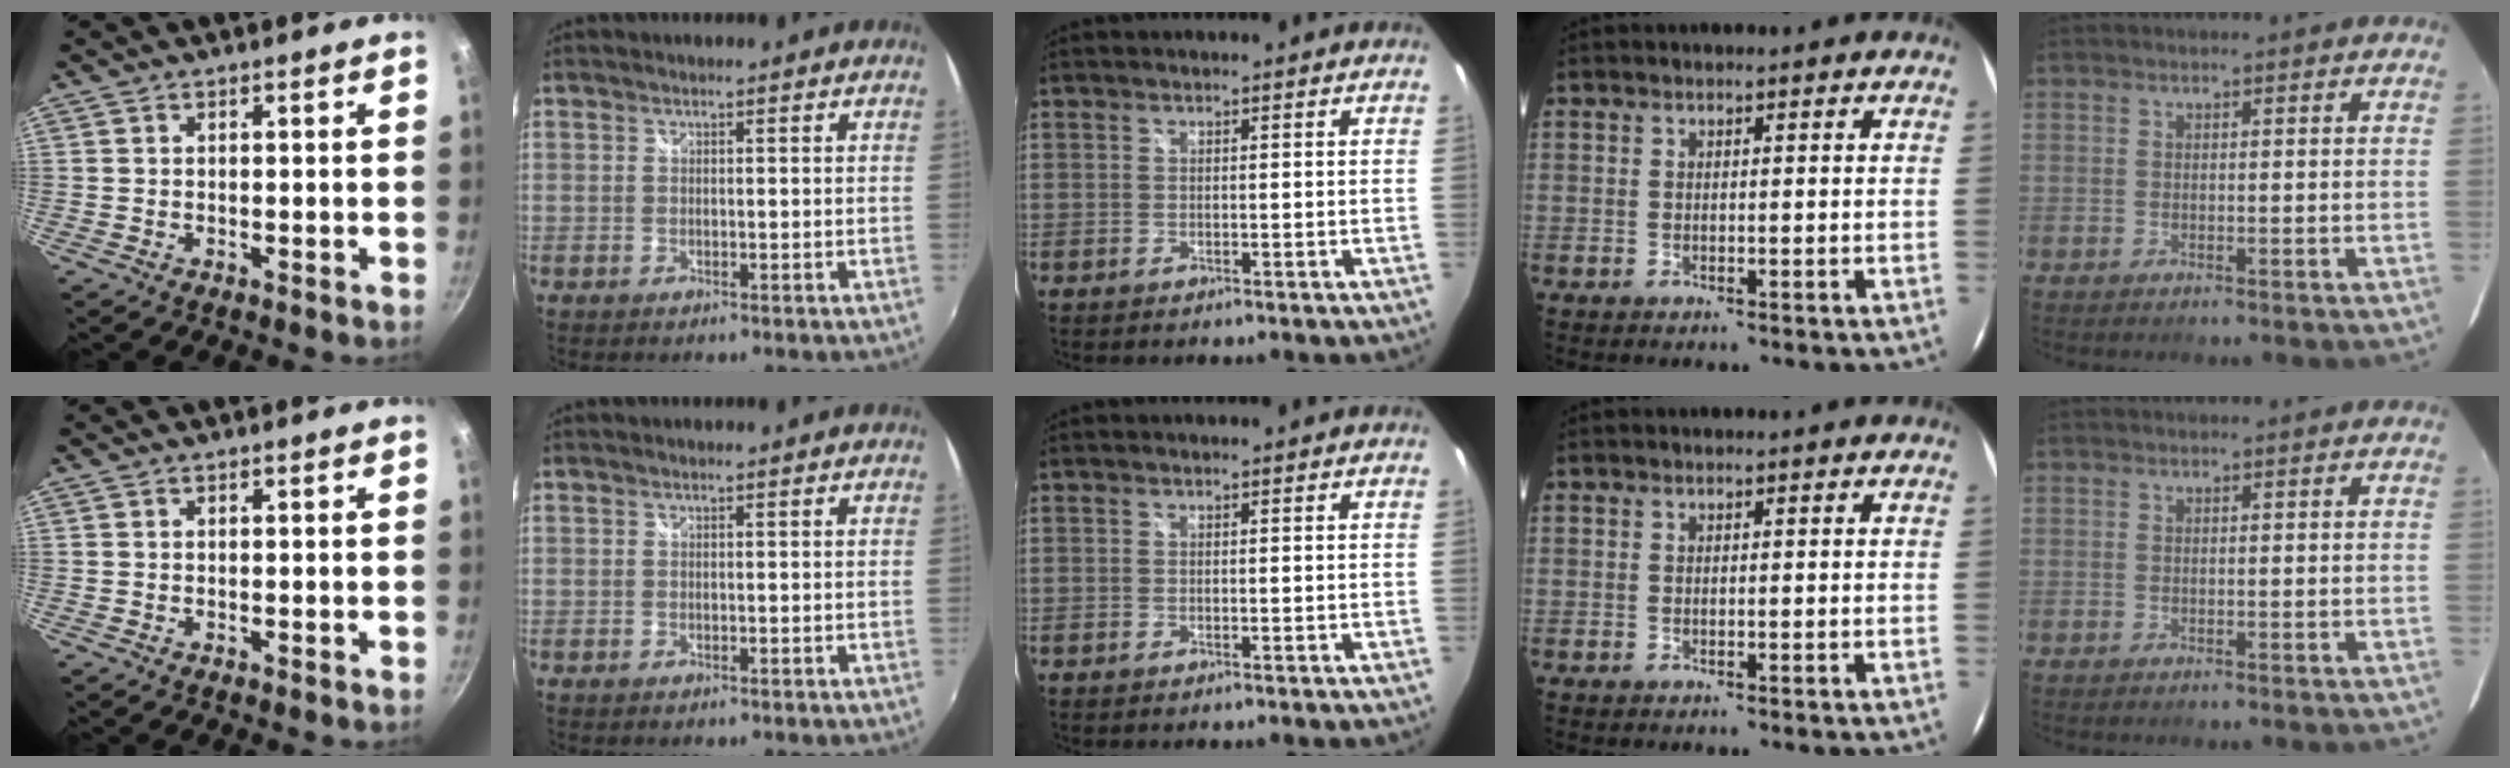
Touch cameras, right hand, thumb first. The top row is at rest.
{}